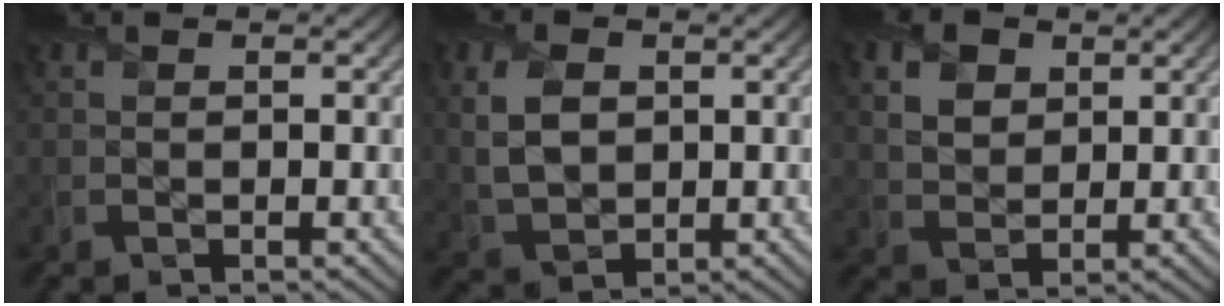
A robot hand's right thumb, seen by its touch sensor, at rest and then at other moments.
{"total": 6.4, "force": [1.3, 4.5, 4.3], "torque": [-0.117, 0.006, 0.026]}
{"total": 4.6, "force": [2.0, 3.3, 2.5], "torque": [-0.062, 0.002, 0.038]}